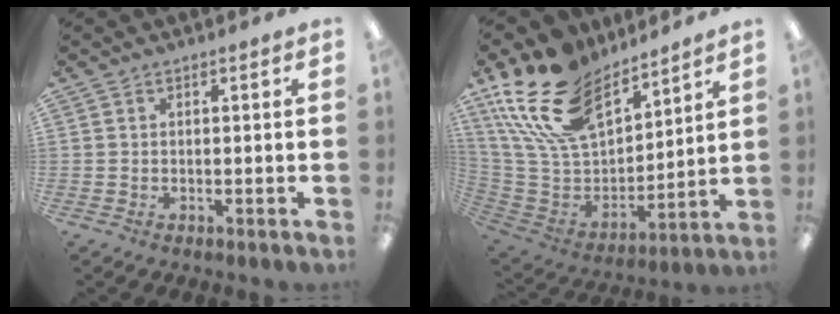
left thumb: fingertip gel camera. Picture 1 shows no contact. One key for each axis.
{"total": 23.0, "fx": 15.6, "fy": 12.0, "fz": 11.8, "tx": -0.255, "ty": -0.089, "tz": 0.287}